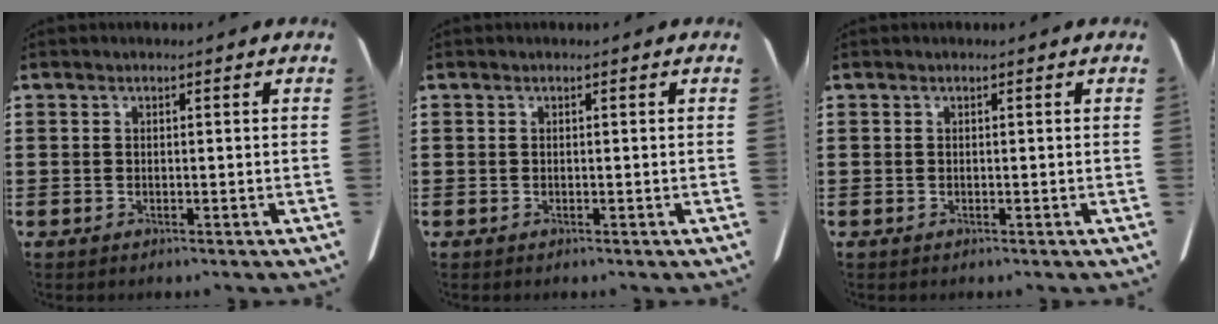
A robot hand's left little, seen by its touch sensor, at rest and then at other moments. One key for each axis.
{"total": 0.0}
{"total": 0.0}